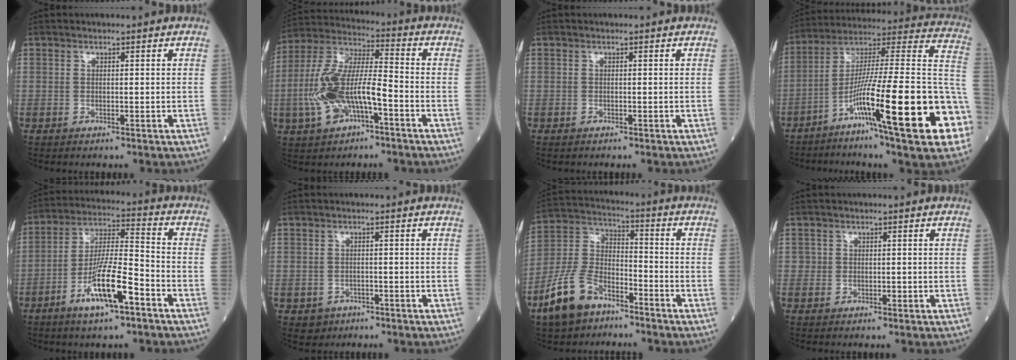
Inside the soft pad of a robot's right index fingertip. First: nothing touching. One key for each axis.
{"total": 13.4, "fx": -4.3, "fy": 4.5, "fz": 11.9, "tx": -0.256, "ty": 0.012, "tz": -0.078}
{"total": 0.0}
{"total": 27.8, "fx": -10.5, "fy": 1.5, "fz": 25.7, "tx": -0.331, "ty": -0.015, "tz": -0.174}
{"total": 11.9, "fx": -5.9, "fy": 1.7, "fz": 10.2, "tx": -0.194, "ty": -0.006, "tz": -0.109}
{"total": 2.5, "fx": -1.3, "fy": 2.2, "fz": 0.1, "tx": -0.001, "ty": 0.009, "tz": -0.016}
{"total": 11.6, "fx": -7.7, "fy": 5.9, "fz": 6.5, "tx": -0.158, "ty": 0.000, "tz": -0.154}
{"total": 1.0, "fx": -0.1, "fy": 0.9, "fz": 0.4, "tx": -0.005, "ty": 0.001, "tz": -0.002}